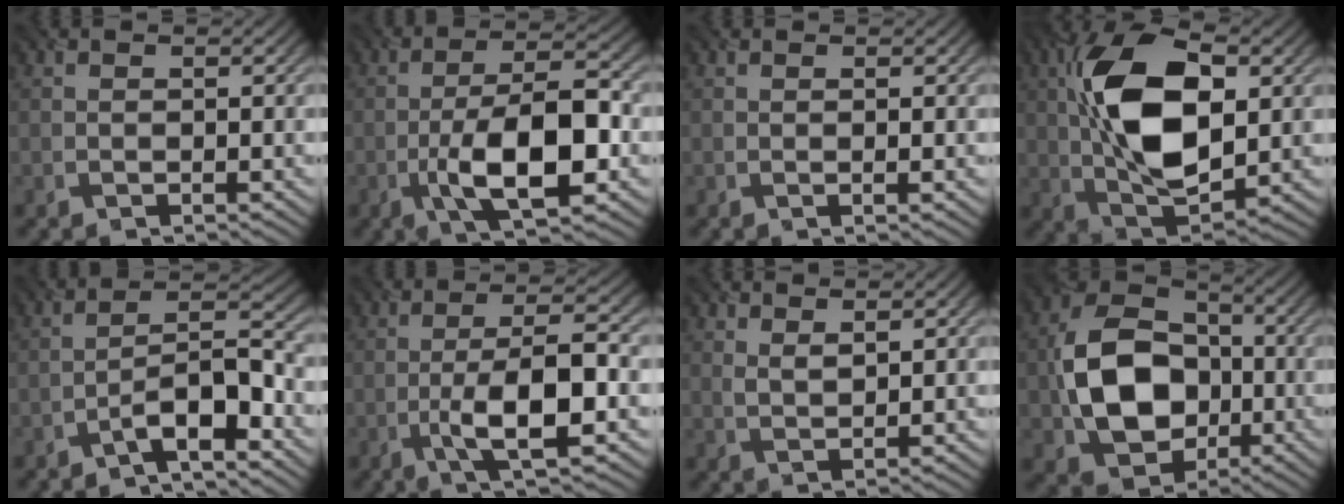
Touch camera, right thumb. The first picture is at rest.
{"total": 11.0, "force": [-3.5, 3.9, 9.7], "torque": [-0.160, 0.005, -0.066]}
{"total": 0.6, "force": [0.2, -0.2, 0.6], "torque": [-0.010, 0.004, -0.001]}
{"total": 15.0, "force": [2.2, 8.0, 12.4], "torque": [-0.254, 0.015, 0.038]}
{"total": 6.9, "force": [-4.5, 1.5, 5.0], "torque": [-0.081, 0.020, -0.088]}
{"total": 8.4, "force": [-2.8, 2.0, 7.7], "torque": [-0.130, 0.010, -0.056]}
{"total": 2.1, "force": [1.7, 0.4, 1.1], "torque": [-0.025, -0.004, 0.037]}
{"total": 12.3, "force": [-1.8, 9.4, 7.7], "torque": [-0.150, 0.006, -0.039]}